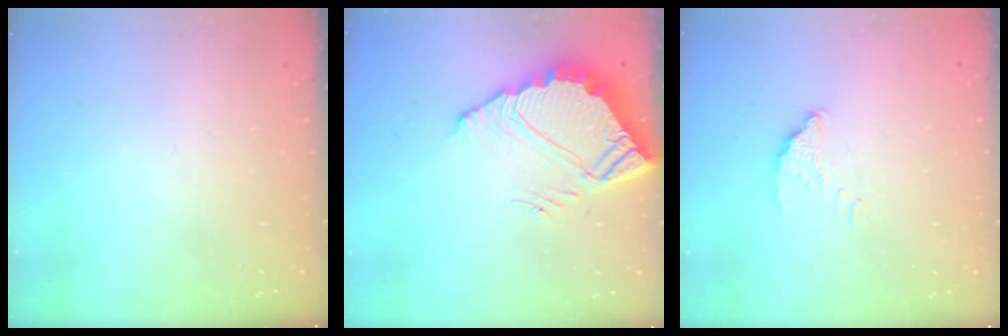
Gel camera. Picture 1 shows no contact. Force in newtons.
{"total": 7.9, "press": 7.9, "slide": 0.6}
{"total": 2.0, "press": 2.0, "slide": 0.1}